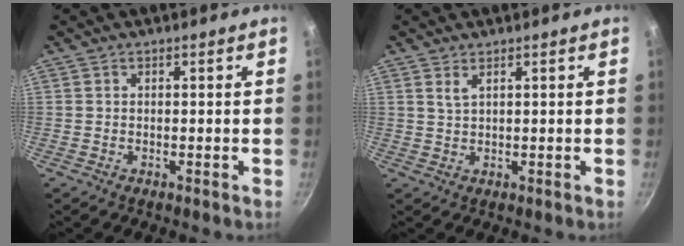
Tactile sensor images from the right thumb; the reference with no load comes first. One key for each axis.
{"total": 1.6, "fx": 1.0, "fy": 0.4, "fz": 1.2, "tx": -0.026, "ty": -0.004, "tz": 0.027}